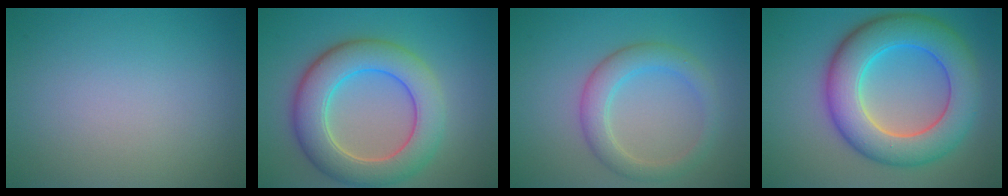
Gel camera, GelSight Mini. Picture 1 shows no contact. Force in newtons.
{"total": 7.9, "press": 7.9, "slide": 0.6}
{"total": 3.5, "press": 3.5, "slide": 0.3}
{"total": 9.5, "press": 9.5, "slide": 0.6}